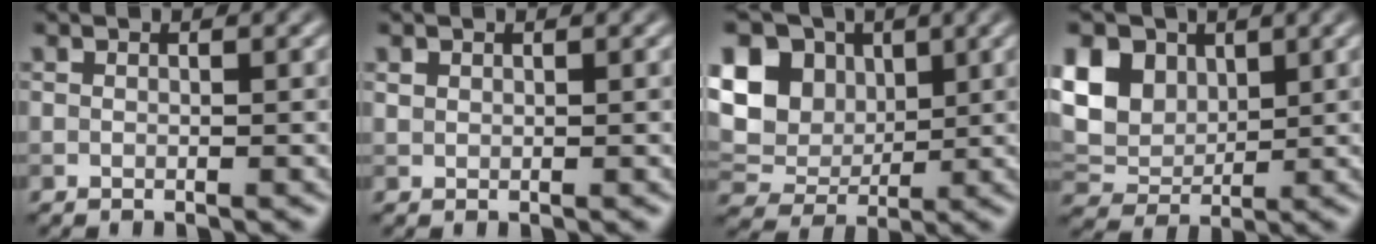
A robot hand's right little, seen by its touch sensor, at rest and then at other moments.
{"total": 0.6, "force": [0.4, 0.4, 0.2], "torque": [-0.003, -0.001, 0.010]}
{"total": 10.1, "force": [3.0, 7.9, 5.6], "torque": [-0.125, 0.029, 0.036]}
{"total": 8.4, "force": [3.2, 6.1, 4.7], "torque": [-0.115, 0.024, 0.052]}